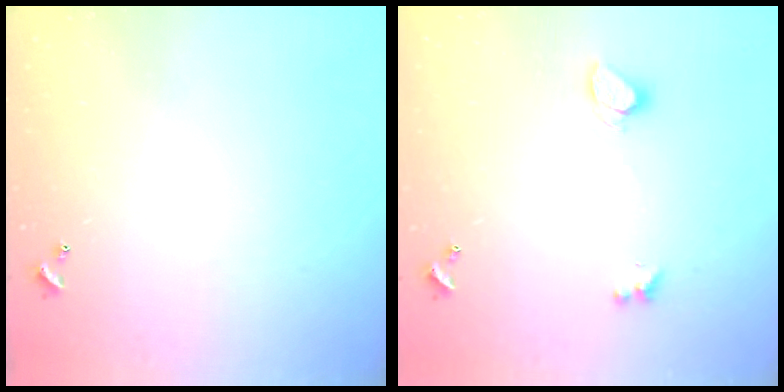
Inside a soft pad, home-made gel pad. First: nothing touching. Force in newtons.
{"total": 2.3, "press": 2.2, "slide": 0.7}